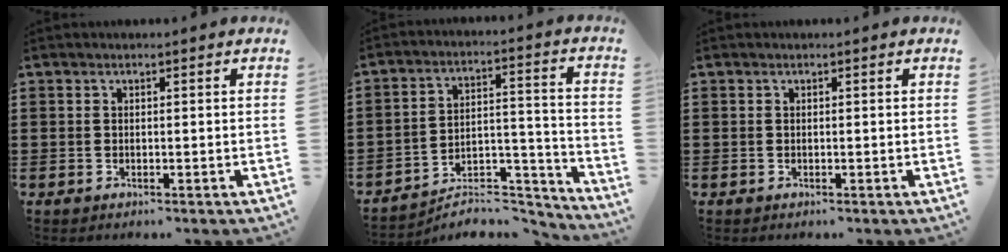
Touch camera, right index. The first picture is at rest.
{"total": 6.8, "force": [-6.3, 2.0, 1.6], "torque": [-0.018, 0.018, -0.122]}
{"total": 0.0}